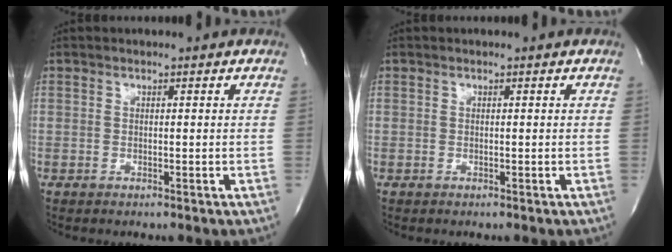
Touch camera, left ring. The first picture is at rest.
{"total": 0.0}